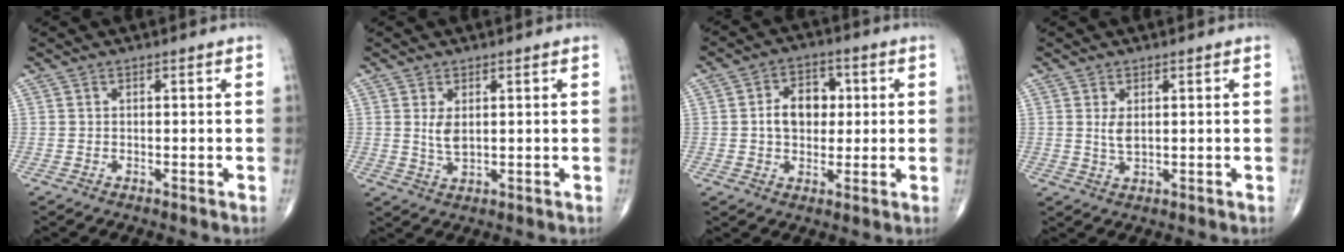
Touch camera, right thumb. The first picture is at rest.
{"total": 3.3, "force": [0.7, 1.6, 2.8], "torque": [-0.049, -0.012, 0.020]}
{"total": 8.4, "force": [0.8, 6.2, 5.6], "torque": [-0.060, 0.013, 0.010]}
{"total": 2.6, "force": [0.6, 1.1, 2.2], "torque": [-0.040, -0.008, 0.015]}